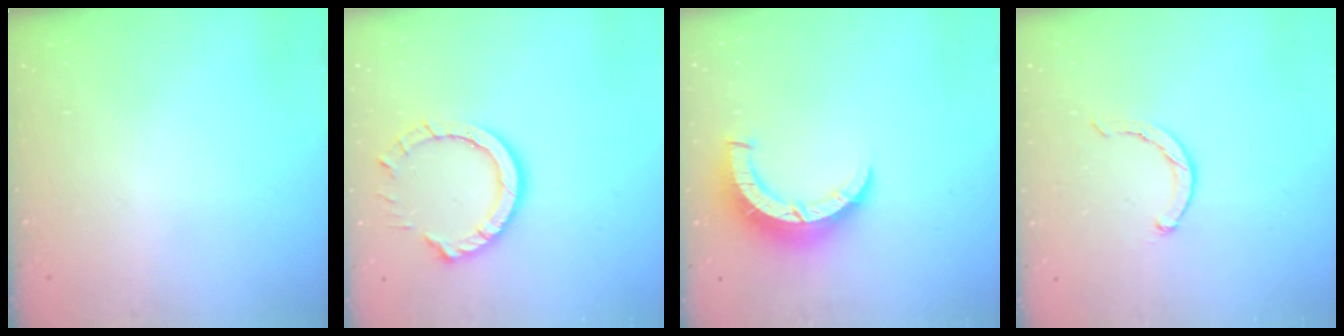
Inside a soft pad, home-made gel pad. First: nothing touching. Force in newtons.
{"total": 10.6, "press": 10.6, "slide": 0.9}
{"total": 8.4, "press": 8.4, "slide": 0.3}
{"total": 2.3, "press": 2.2, "slide": 0.5}